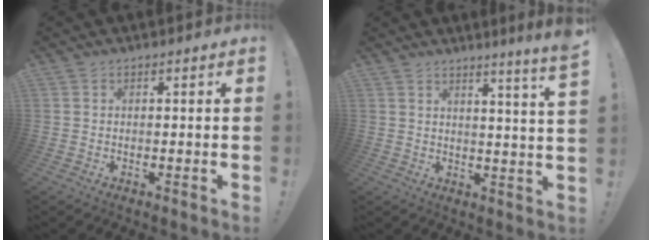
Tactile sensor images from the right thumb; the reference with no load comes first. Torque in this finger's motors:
{"motor_torque": [-0.03, -0.03, 0.23, 0.23, 0.00]}